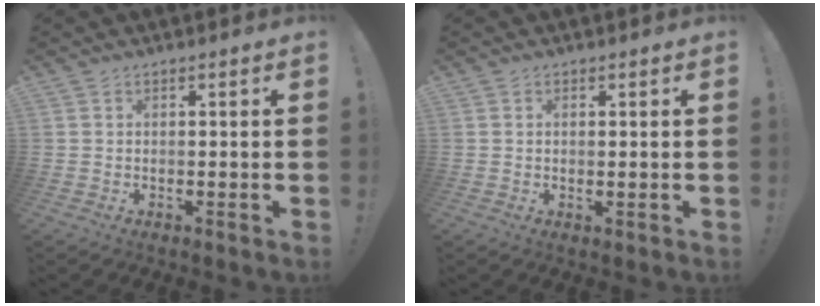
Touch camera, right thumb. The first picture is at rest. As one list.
[{"total": 0.7, "force": [0.4, 0.3, 0.5], "torque": [-0.004, -0.002, 0.006]}]